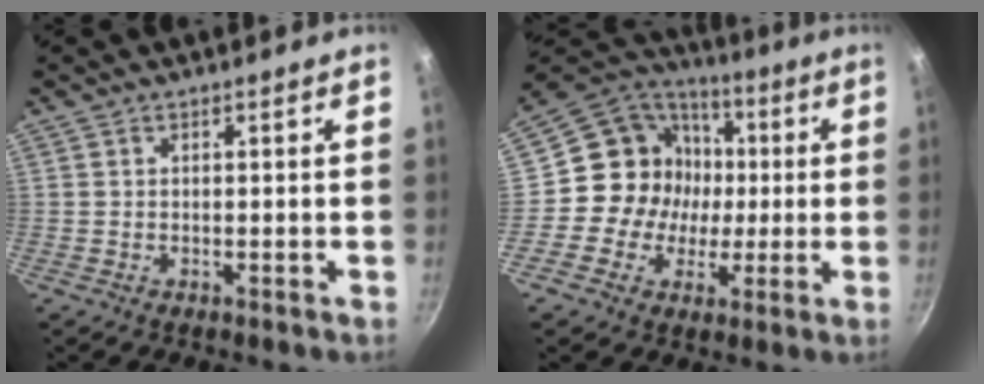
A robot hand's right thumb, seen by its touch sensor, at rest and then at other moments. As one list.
[{"total": 14.8, "force": [0.2, 13.5, 6.0], "torque": [-0.069, 0.024, -0.009]}]